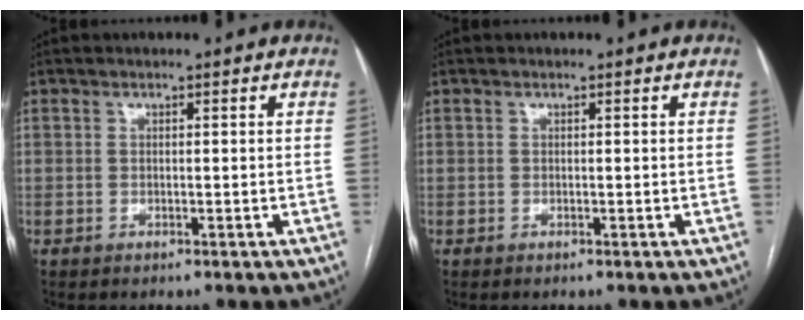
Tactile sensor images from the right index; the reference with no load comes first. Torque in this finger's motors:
{"motor_torque": [-0.06, 0.06, 0.00, 0.00]}